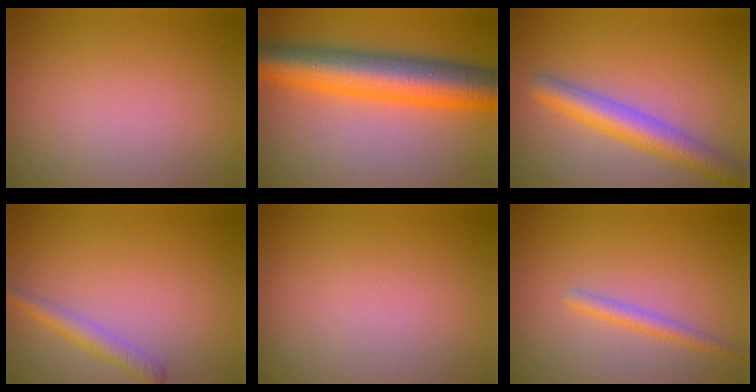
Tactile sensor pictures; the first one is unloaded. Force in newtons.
{"total": 10.5, "press": 10.5, "slide": 0.2}
{"total": 4.9, "press": 4.9, "slide": 0.2}
{"total": 2.2, "press": 2.2, "slide": 0.1}
{"total": 0.0}
{"total": 1.8, "press": 1.8, "slide": 0.1}